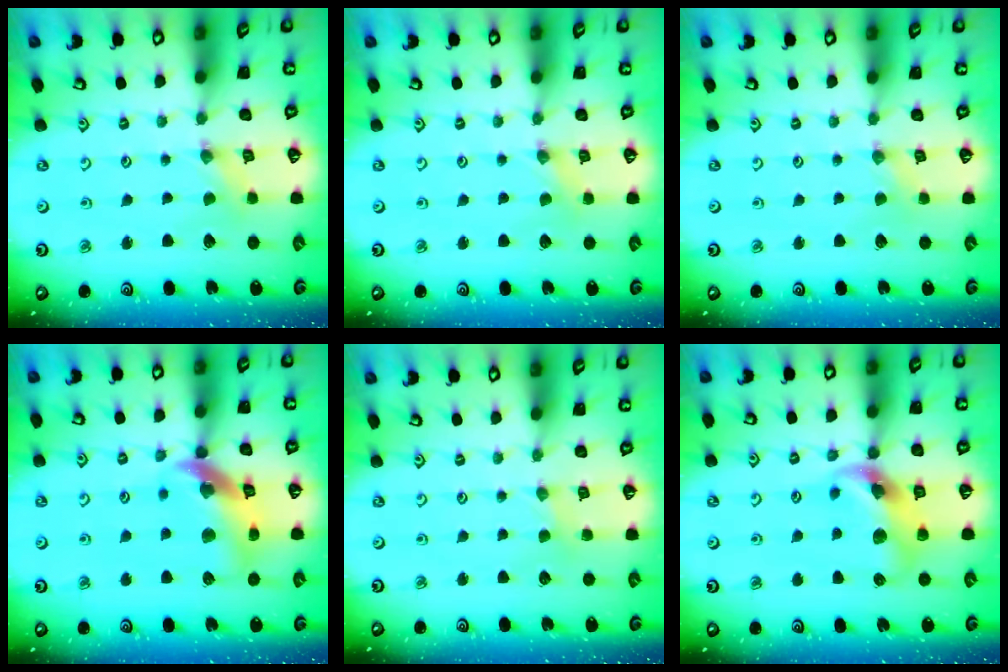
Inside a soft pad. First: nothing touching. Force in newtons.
{"total": 0.0}
{"total": 0.0}
{"total": 14.9, "press": 14.8, "slide": 1.9}
{"total": 1.9, "press": 1.9, "slide": 0.3}
{"total": 12.7, "press": 12.5, "slide": 1.9}